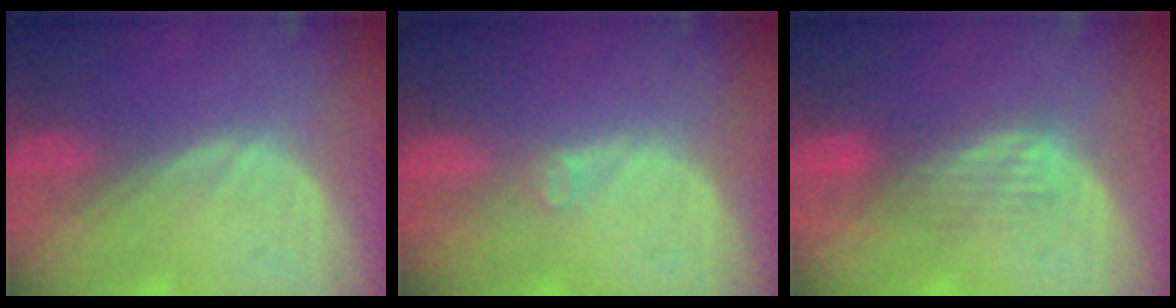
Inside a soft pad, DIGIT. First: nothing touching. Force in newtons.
{"total": 1.3, "press": 1.1, "slide": 0.7}
{"total": 3.5, "press": 3.5, "slide": 0.0}